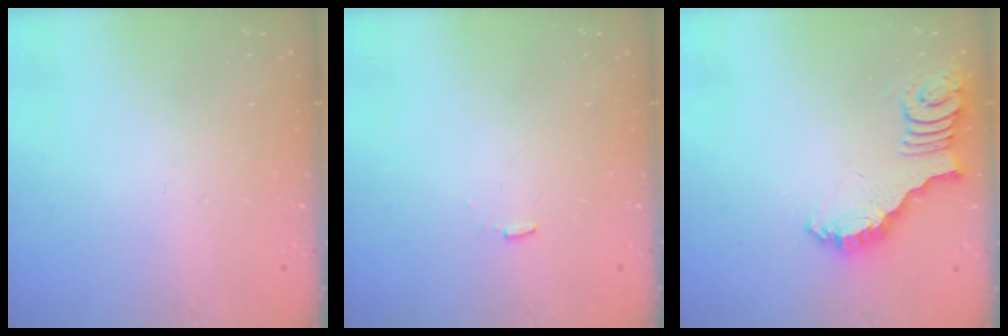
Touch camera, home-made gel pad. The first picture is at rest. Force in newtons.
{"total": 4.4, "press": 4.4, "slide": 0.4}
{"total": 2.6, "press": 2.6, "slide": 0.5}